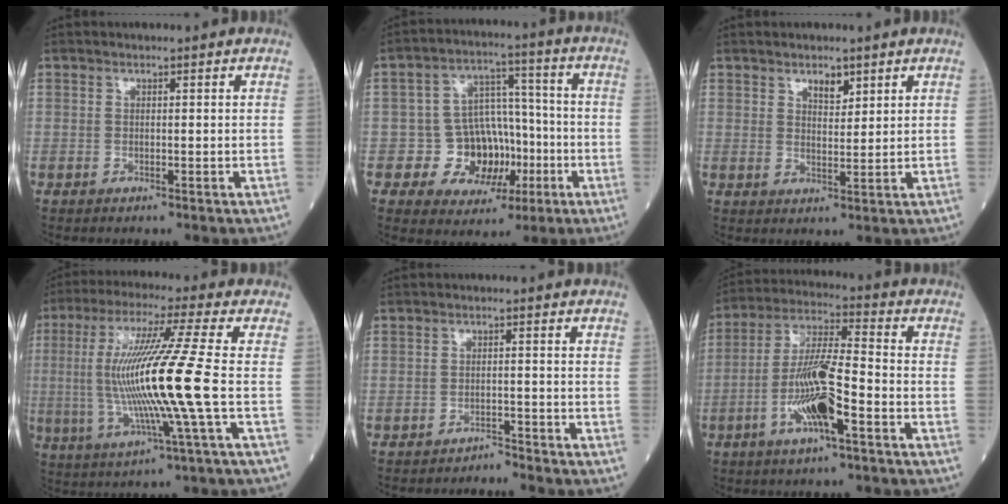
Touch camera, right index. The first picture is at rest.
{"total": 9.8, "force": [-2.7, 8.3, 4.4], "torque": [-0.055, 0.029, -0.033]}
{"total": 2.8, "force": [1.9, 1.2, 1.7], "torque": [-0.026, -0.004, 0.034]}
{"total": 15.5, "force": [-1.2, -1.6, 15.3], "torque": [-0.310, -0.003, -0.028]}
{"total": 2.5, "force": [-2.2, -0.7, -0.8], "torque": [0.026, -0.006, -0.033]}
{"total": 11.6, "force": [-4.2, 1.5, 10.7], "torque": [-0.211, 0.000, -0.079]}